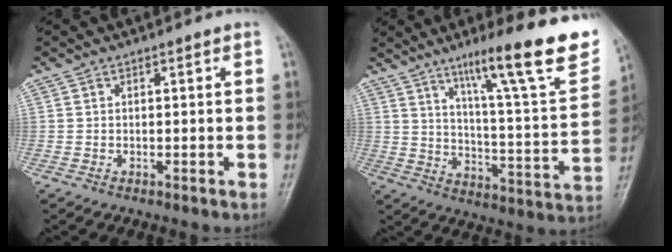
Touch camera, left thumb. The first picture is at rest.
{"total": 23.3, "force": [14.5, 3.5, 17.9], "torque": [-0.234, -0.057, 0.220]}